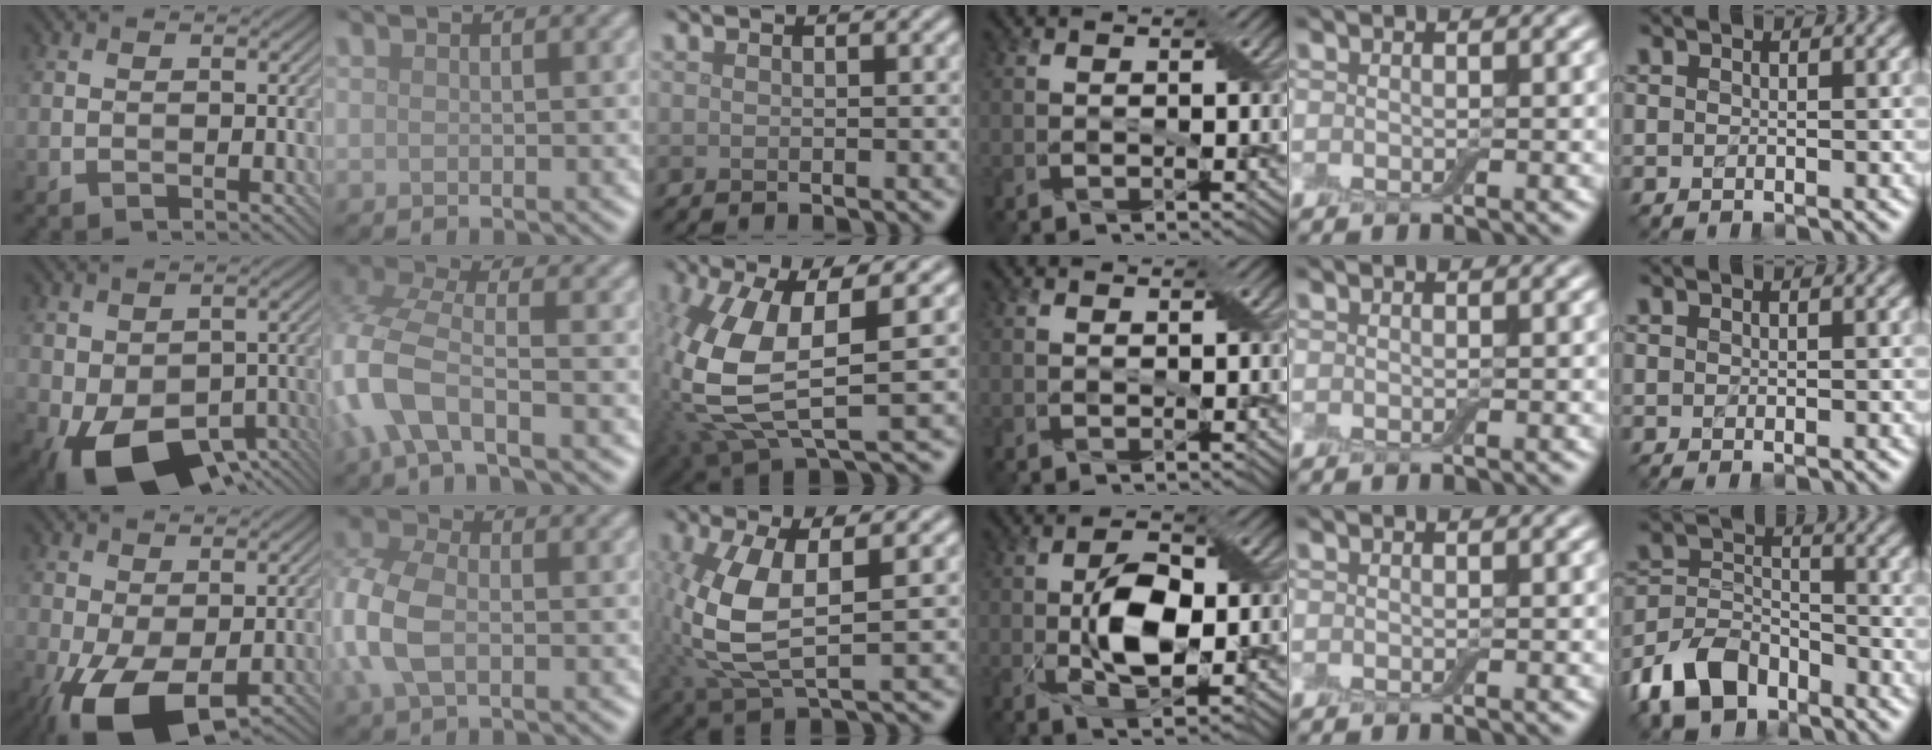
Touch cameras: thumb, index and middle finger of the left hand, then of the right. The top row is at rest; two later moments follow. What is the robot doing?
{"motion": "extract", "object": "airpods case & airpods"}